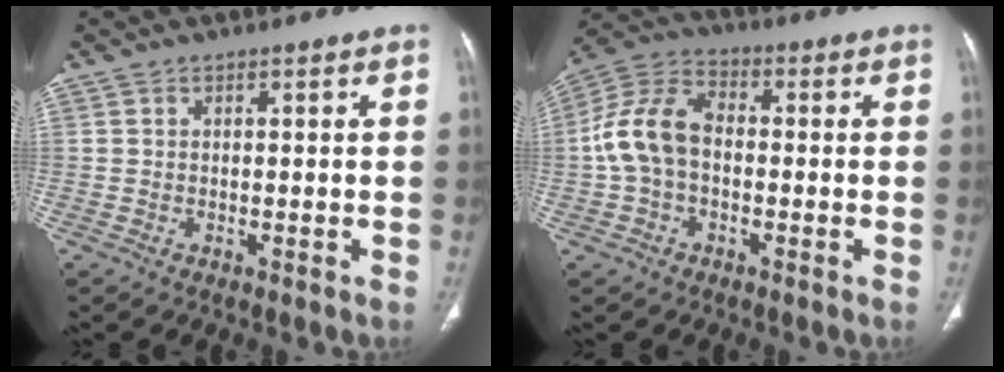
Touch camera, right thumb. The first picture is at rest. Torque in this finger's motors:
{"motor_torque": [-0.22, 0.52, 0.29, -0.28, 0.16]}